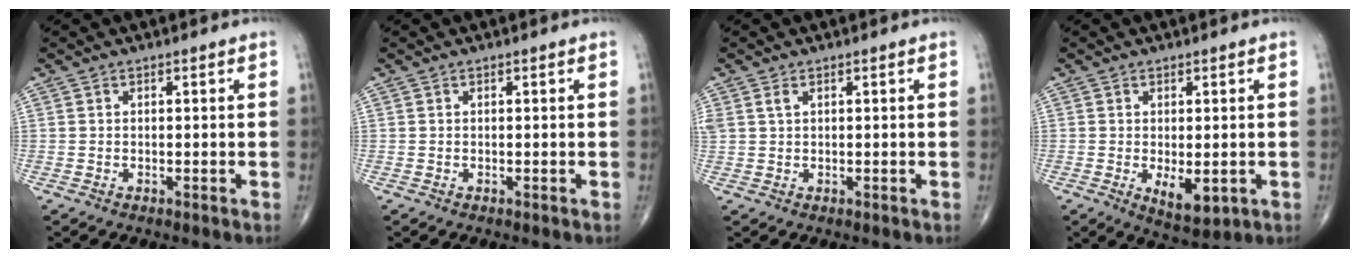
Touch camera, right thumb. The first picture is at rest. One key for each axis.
{"total": 0.0}
{"total": 1.8, "fx": 0.8, "fy": 1.0, "fz": 1.2, "tx": -0.036, "ty": 0.011, "tz": 0.026}
{"total": 5.7, "fx": -1.1, "fy": 2.7, "fz": 4.9, "tx": -0.064, "ty": -0.014, "tz": -0.006}